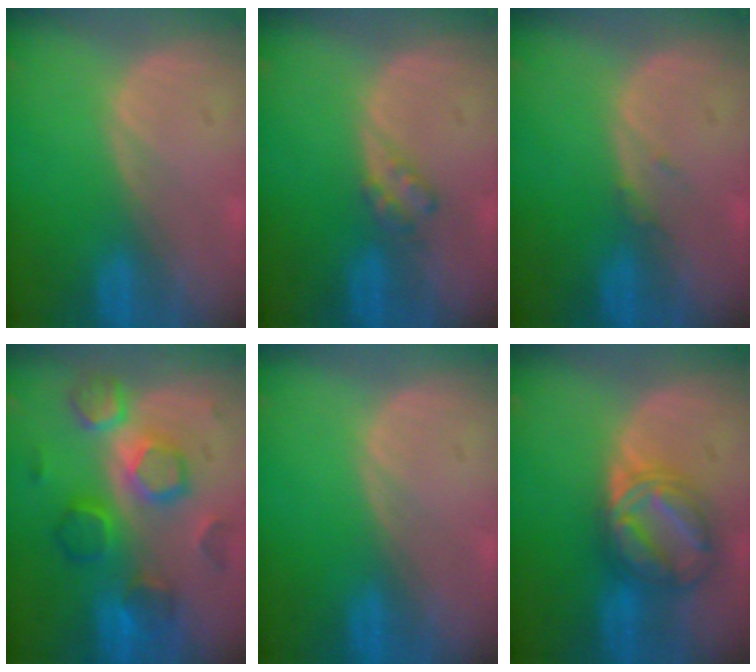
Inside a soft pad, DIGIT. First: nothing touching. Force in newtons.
{"total": 2.3, "press": 2.2, "slide": 0.3}
{"total": 0.8, "press": 0.8, "slide": 0.1}
{"total": 9.2, "press": 9.2, "slide": 0.3}
{"total": 0.0}
{"total": 7.6, "press": 7.6, "slide": 0.6}